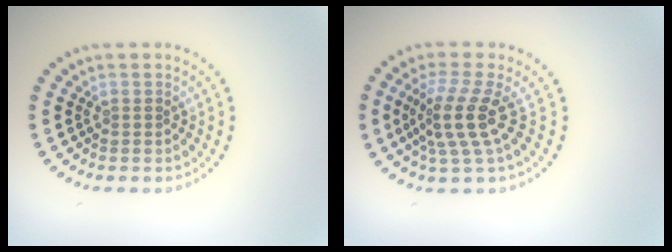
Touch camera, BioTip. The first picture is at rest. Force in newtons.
{"total": 3.8, "press": 2.9, "slide": 2.5}